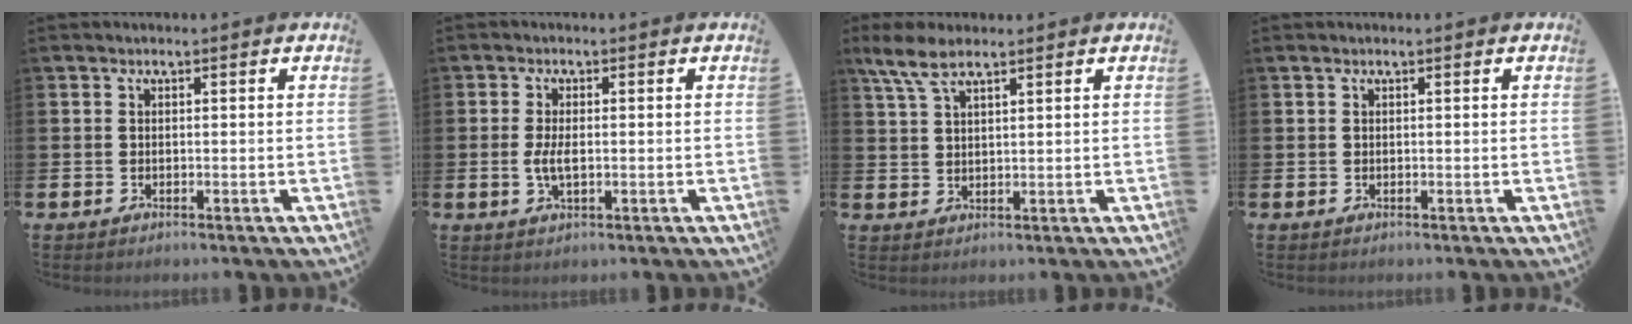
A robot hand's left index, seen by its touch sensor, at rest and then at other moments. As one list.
[{"total": 2.8, "force": [-0.3, 1.3, 2.5], "torque": [-0.048, 0.004, -0.006]}, {"total": 5.4, "force": [4.0, 1.6, 3.2], "torque": [-0.065, -0.010, 0.071]}, {"total": 0.0}]